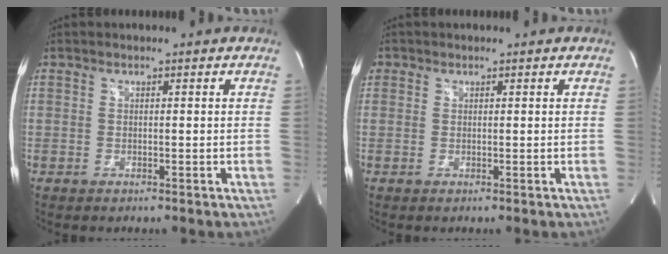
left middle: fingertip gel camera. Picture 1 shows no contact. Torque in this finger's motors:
{"motor_torque": [0.43, -0.38, 0.21, 0.05]}